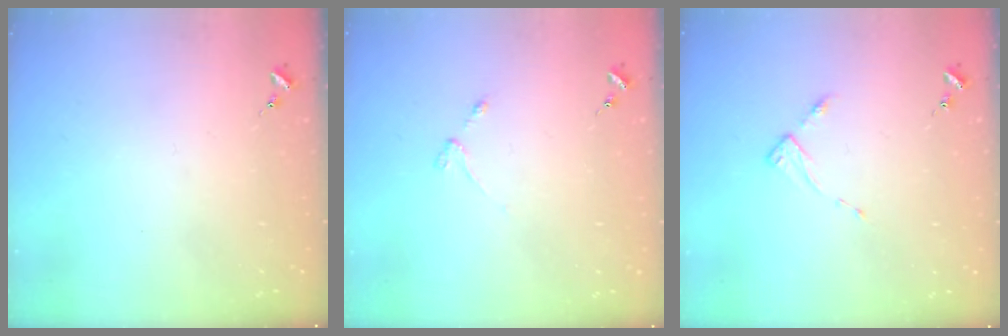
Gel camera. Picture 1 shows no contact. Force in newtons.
{"total": 3.0, "press": 2.9, "slide": 0.5}
{"total": 3.7, "press": 3.6, "slide": 0.4}